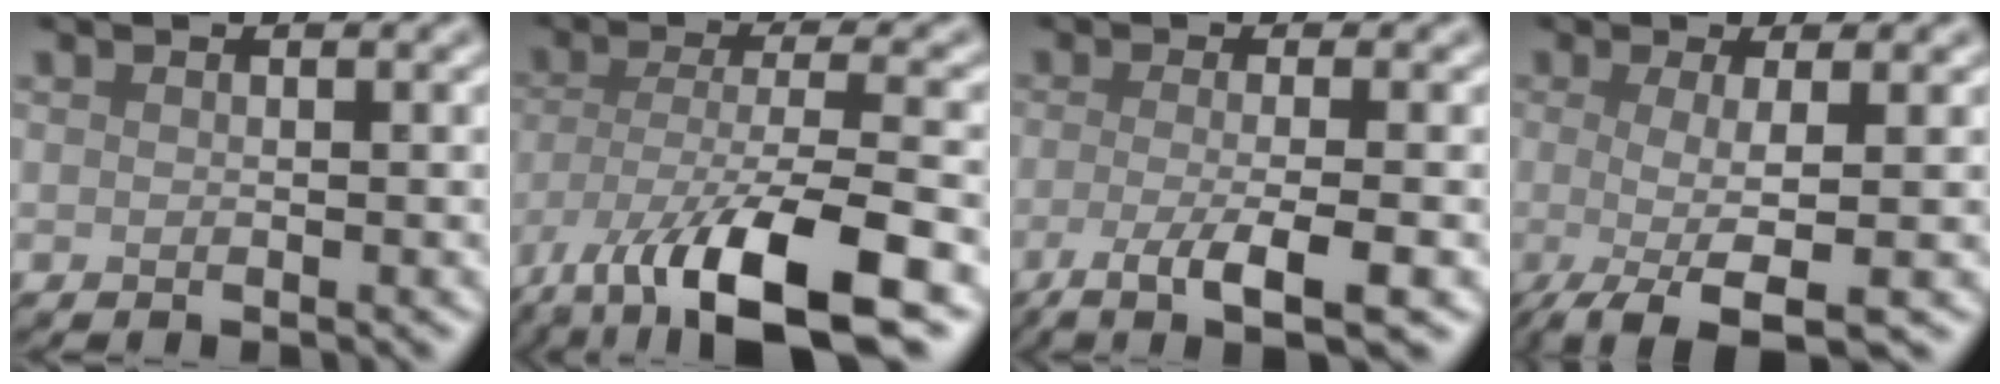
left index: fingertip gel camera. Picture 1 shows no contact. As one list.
[{"total": 11.5, "force": [-6.4, 3.7, 8.8], "torque": [-0.163, -0.025, -0.111]}, {"total": 6.0, "force": [-2.4, 1.3, 5.3], "torque": [-0.083, -0.005, -0.051]}, {"total": 5.4, "force": [-2.0, 1.1, 4.9], "torque": [-0.073, -0.010, -0.047]}]